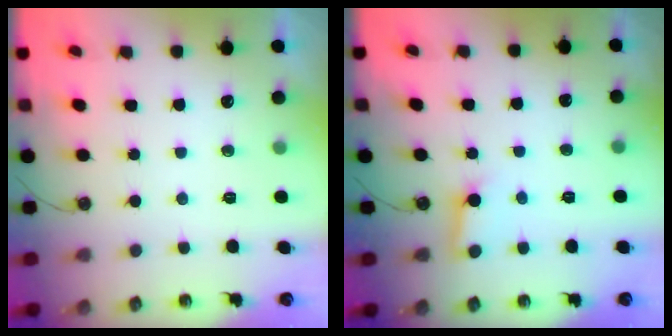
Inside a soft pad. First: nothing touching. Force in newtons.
{"total": 3.3, "press": 3.3, "slide": 0.3}